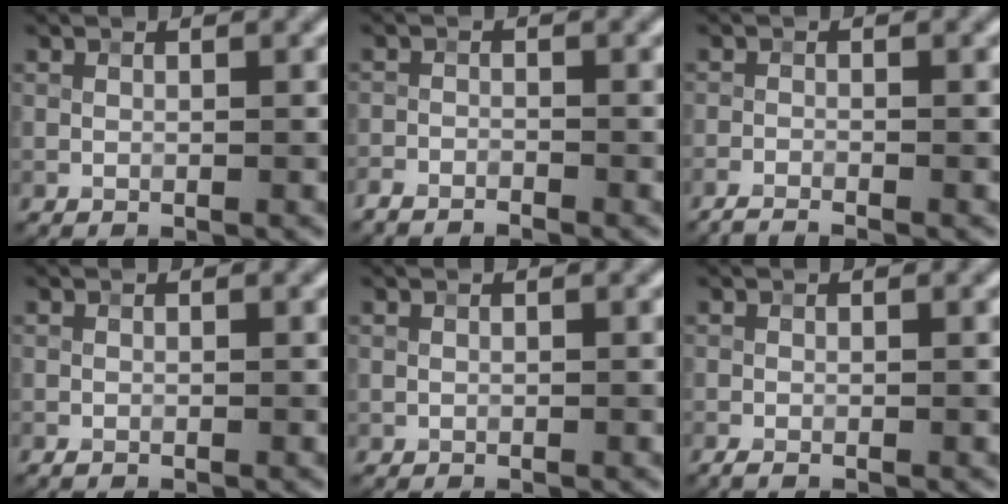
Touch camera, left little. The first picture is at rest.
{"total": 1.8, "force": [-1.8, 0.2, 0.1], "torque": [0.001, -0.004, -0.038]}
{"total": 1.7, "force": [-1.6, 0.0, 0.5], "torque": [-0.009, -0.004, -0.035]}
{"total": 0.0}
{"total": 0.0}
{"total": 0.6, "force": [-0.4, 0.1, 0.4], "torque": [-0.008, -0.002, -0.009]}